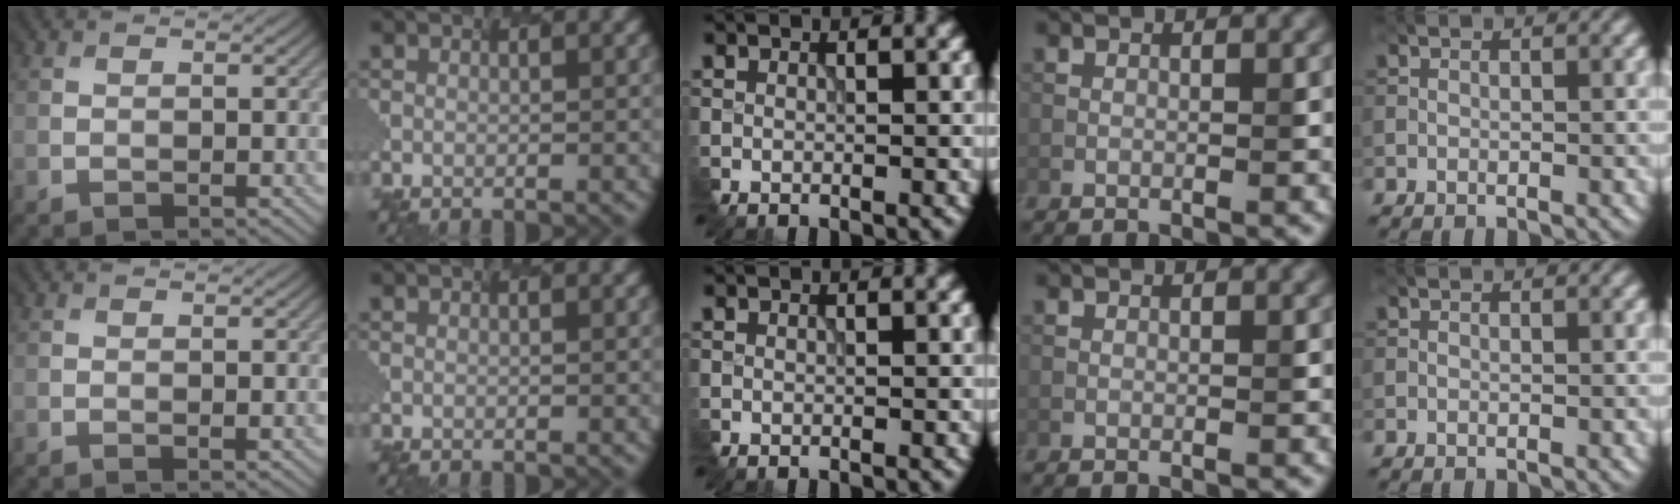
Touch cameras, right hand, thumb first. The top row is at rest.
{"thumb": {"total": 0.6, "force": [0.4, 0.2, 0.5], "torque": [-0.013, -0.001, 0.007]}}